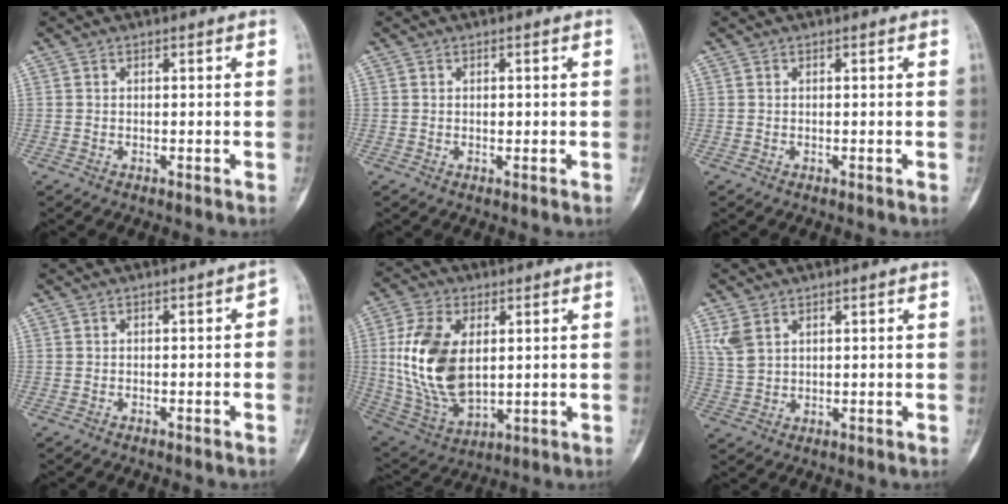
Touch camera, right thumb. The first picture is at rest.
{"total": 0.7, "force": [0.1, 0.5, 0.5], "torque": [-0.008, 0.000, 0.003]}
{"total": 0.0}
{"total": 2.1, "force": [-0.9, 0.9, 1.7], "torque": [-0.017, 0.030, -0.015]}
{"total": 17.0, "force": [2.4, 10.0, 13.6], "torque": [-0.264, -0.014, 0.058]}
{"total": 4.4, "force": [2.3, 2.7, 2.6], "torque": [-0.053, -0.004, 0.058]}